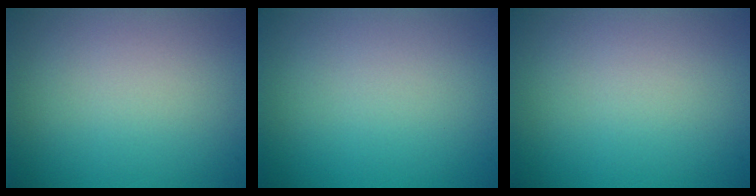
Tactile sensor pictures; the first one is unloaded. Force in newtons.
{"total": 0.0}
{"total": 0.0}